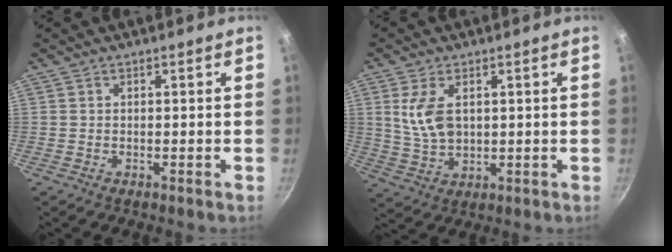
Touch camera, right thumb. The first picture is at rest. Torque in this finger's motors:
{"motor_torque": [-0.43, 0.91, 1.03, 0.24, 0.07]}